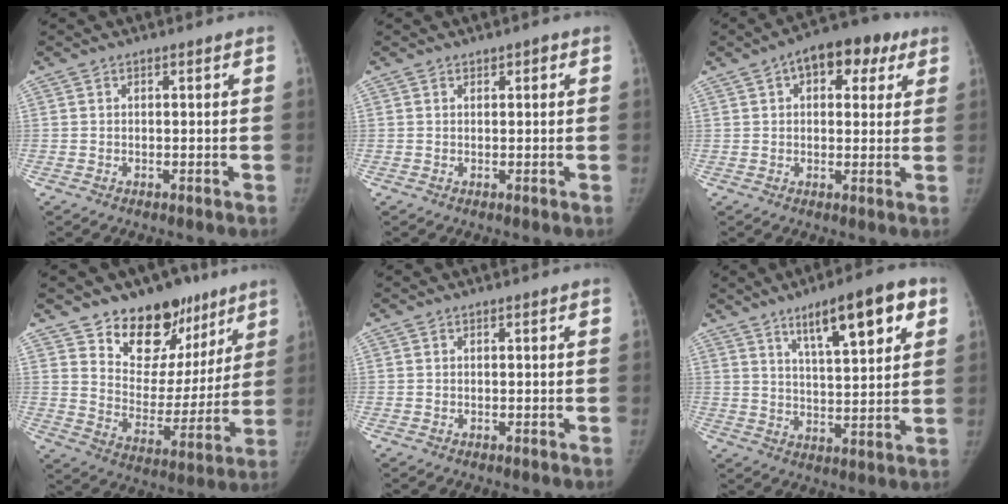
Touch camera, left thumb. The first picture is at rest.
{"total": 1.1, "force": [0.6, 0.6, 0.7], "torque": [-0.003, -0.001, 0.006]}
{"total": 11.6, "force": [5.2, 6.7, 7.9], "torque": [-0.070, 0.009, 0.067]}
{"total": 18.1, "force": [12.2, 11.3, 7.2], "torque": [-0.041, -0.071, 0.196]}
{"total": 0.0}
{"total": 13.9, "force": [7.2, 3.9, 11.2], "torque": [-0.145, -0.024, 0.111]}